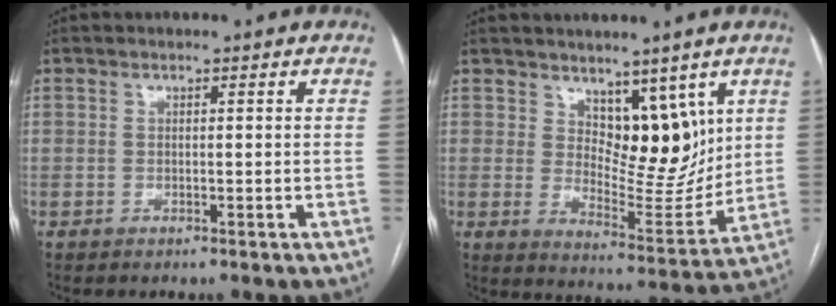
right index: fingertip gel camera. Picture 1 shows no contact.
{"total": 9.6, "force": [4.8, 5.0, 6.6], "torque": [-0.091, -0.006, 0.092]}